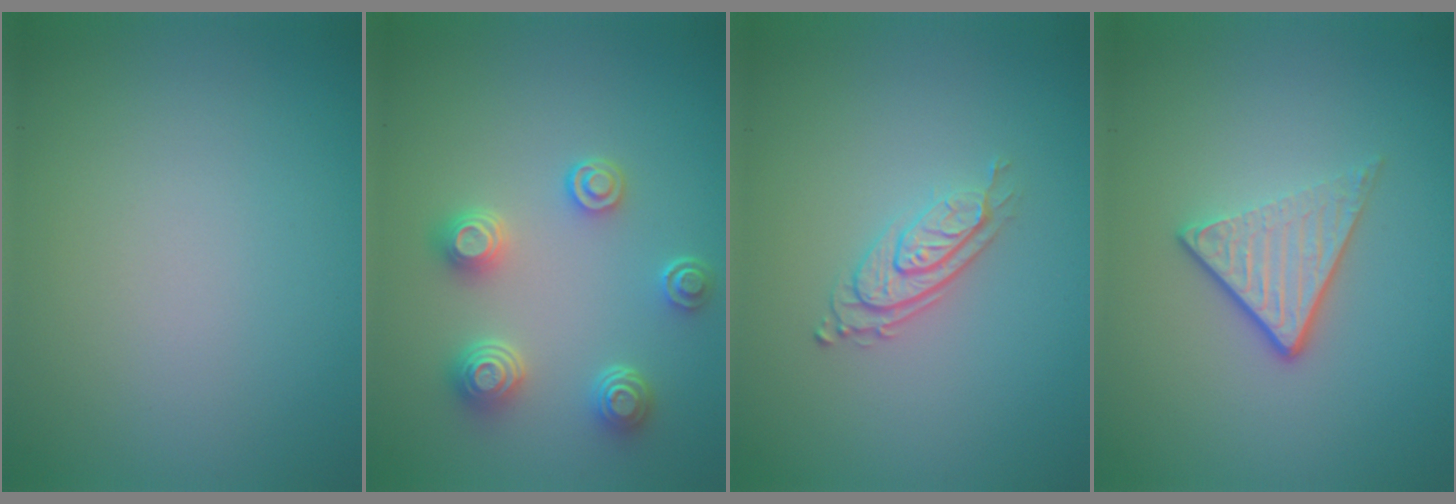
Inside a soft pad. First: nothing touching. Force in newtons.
{"total": 3.8, "press": 3.3, "slide": 2.0}
{"total": 2.8, "press": 2.0, "slide": 2.0}
{"total": 3.5, "press": 2.5, "slide": 2.5}